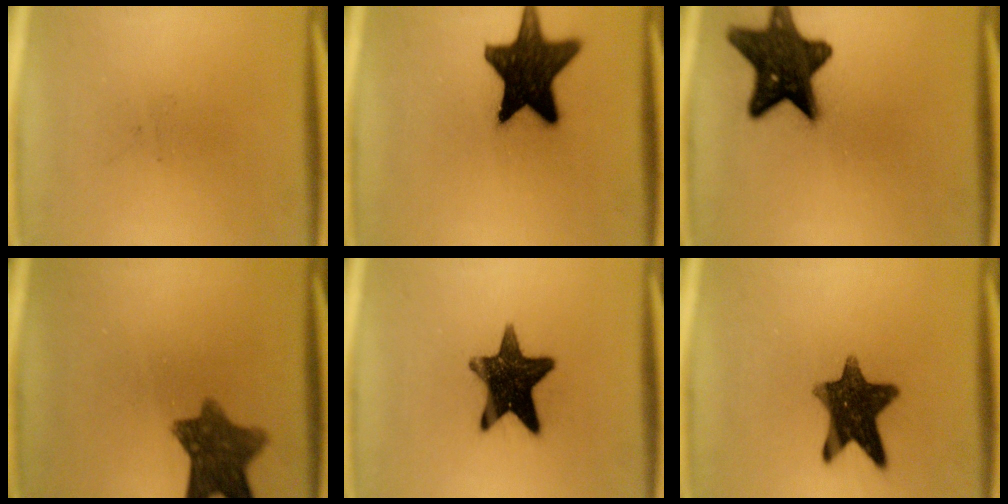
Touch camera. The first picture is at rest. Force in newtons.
{"total": 17.6}
{"total": 15.0}
{"total": 9.2}
{"total": 14.5}
{"total": 11.9}